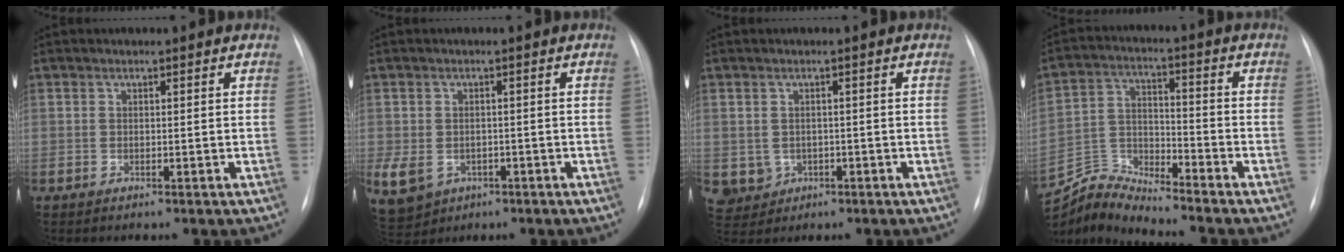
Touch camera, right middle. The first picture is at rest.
{"total": 13.0, "force": [-4.8, 10.6, 5.6], "torque": [-0.173, -0.001, -0.058]}
{"total": 4.6, "force": [-1.0, 4.3, 1.1], "torque": [-0.021, 0.003, -0.004]}
{"total": 8.9, "force": [-8.7, -1.6, -0.4], "torque": [-0.003, 0.019, -0.165]}